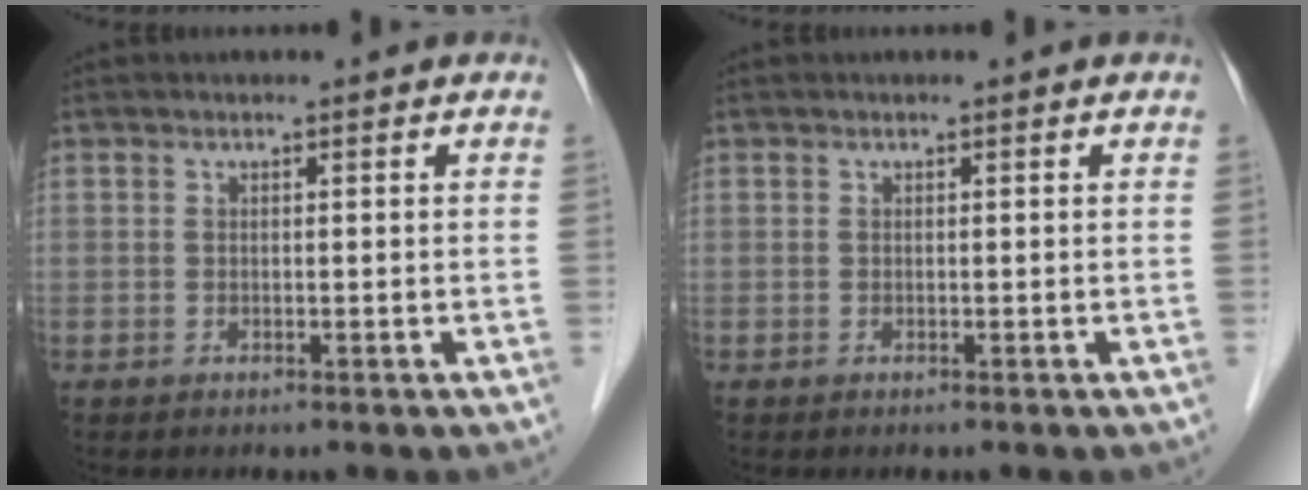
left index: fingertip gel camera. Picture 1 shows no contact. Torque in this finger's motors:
{"motor_torque": [-0.01, 0.01, 0.00, 0.00]}